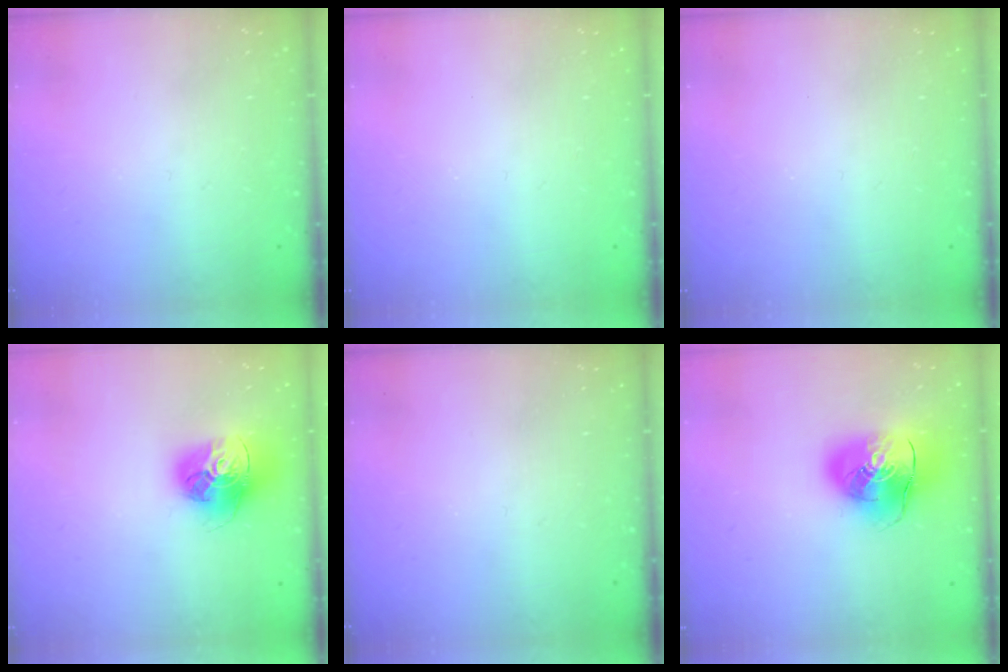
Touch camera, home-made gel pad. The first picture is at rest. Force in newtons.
{"total": 0.0}
{"total": 0.0}
{"total": 17.0, "press": 16.9, "slide": 1.7}
{"total": 0.0}
{"total": 14.9, "press": 14.7, "slide": 2.5}